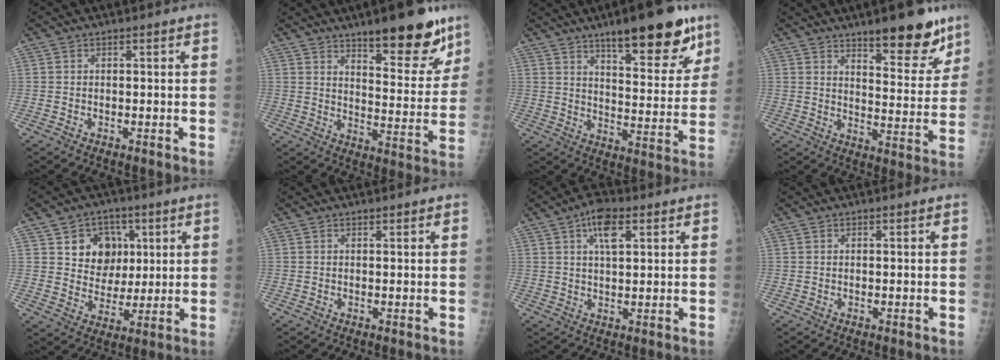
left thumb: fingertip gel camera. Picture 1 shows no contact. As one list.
[{"total": 16.5, "force": [11.4, 5.0, 10.8], "torque": [-0.100, -0.079, 0.168]}, {"total": 18.8, "force": [12.1, 5.5, 13.3], "torque": [-0.147, -0.062, 0.178]}, {"total": 14.0, "force": [9.9, 4.3, 8.9], "torque": [-0.079, -0.069, 0.146]}, {"total": 10.8, "force": [4.0, 9.0, 4.5], "torque": [-0.024, -0.012, 0.069]}, {"total": 0.7, "force": [0.5, 0.2, 0.4], "torque": [-0.004, -0.001, 0.005]}, {"total": 6.5, "force": [2.9, 2.8, 5.0], "torque": [-0.079, -0.003, 0.047]}, {"total": 0.0}]